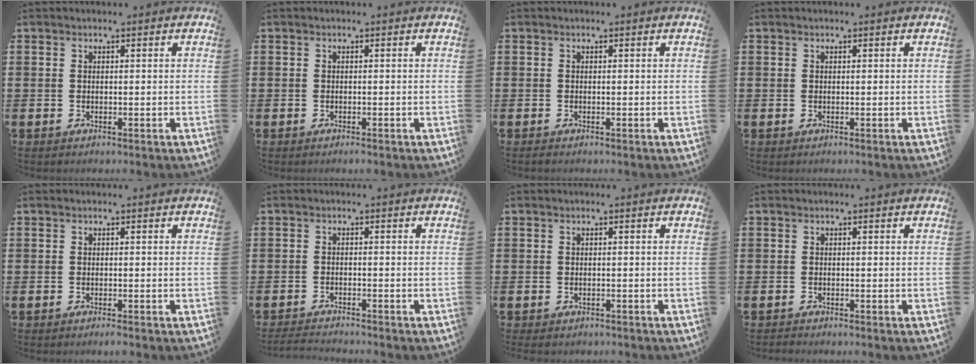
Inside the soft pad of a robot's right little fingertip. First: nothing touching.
{"total": 0.6, "force": [-0.3, 0.1, 0.4], "torque": [-0.009, -0.003, -0.006]}
{"total": 0.0}
{"total": 0.0}
{"total": 0.7, "force": [-0.5, 0.1, 0.5], "torque": [-0.009, -0.004, -0.009]}
{"total": 1.7, "force": [-1.6, 0.0, 0.3], "torque": [-0.007, 0.004, -0.033]}
{"total": 0.7, "force": [-0.6, 0.2, 0.3], "torque": [-0.007, 0.000, -0.013]}
{"total": 0.0}